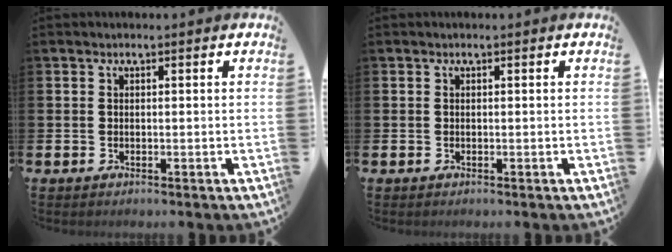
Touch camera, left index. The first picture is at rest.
{"total": 0.0}